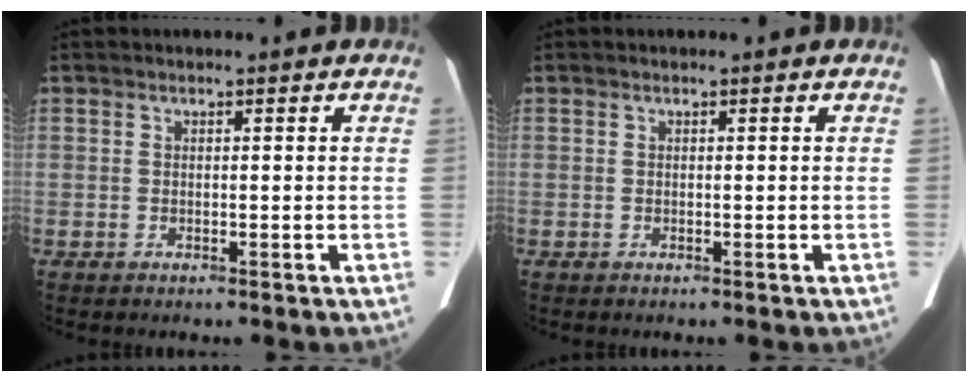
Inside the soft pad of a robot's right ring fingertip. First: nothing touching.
{"total": 0.0}